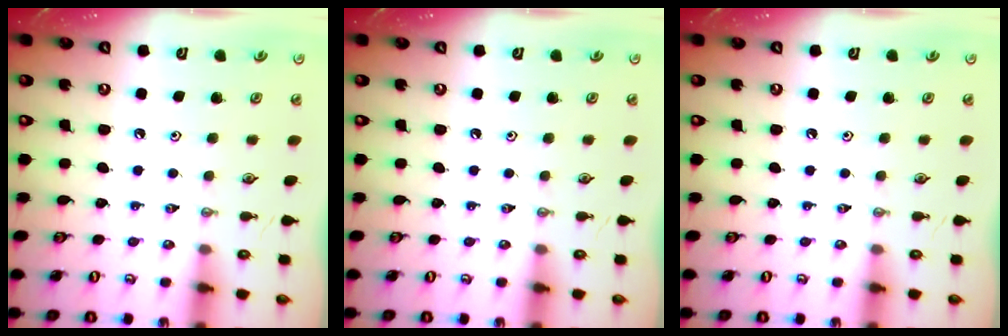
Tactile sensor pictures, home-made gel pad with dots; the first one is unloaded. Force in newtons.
{"total": 0.0}
{"total": 0.0}